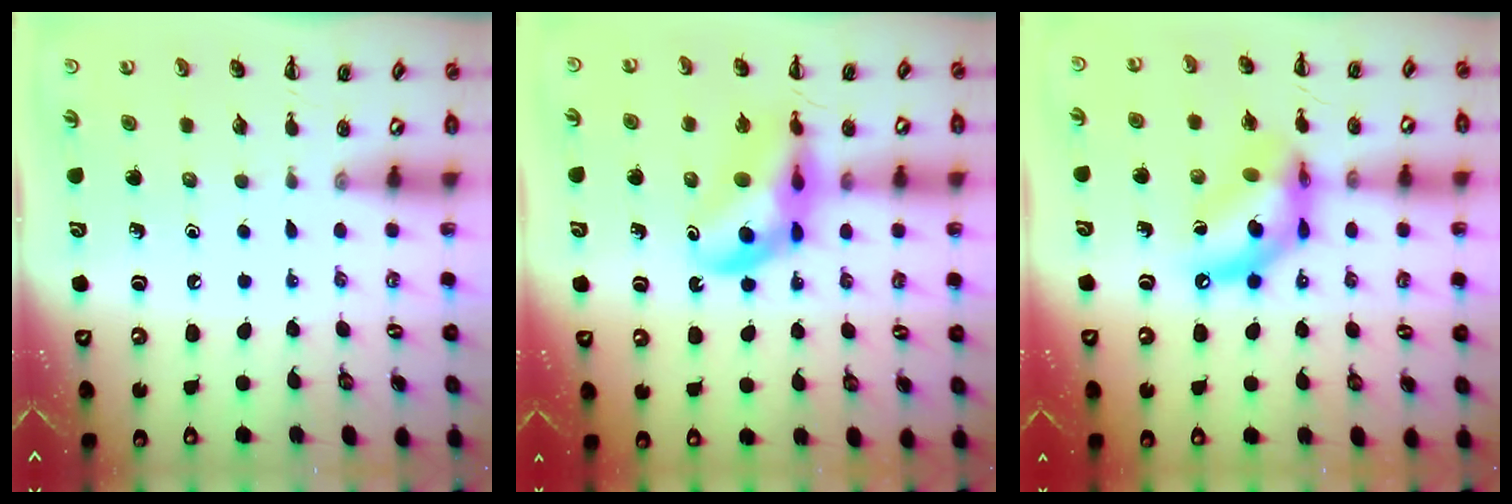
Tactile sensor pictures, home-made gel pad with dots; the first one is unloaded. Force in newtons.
{"total": 12.6, "press": 12.0, "slide": 3.5}
{"total": 12.6, "press": 12.1, "slide": 3.3}